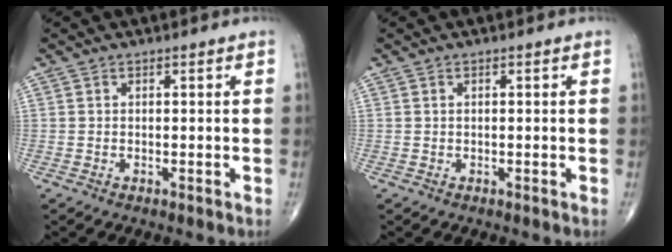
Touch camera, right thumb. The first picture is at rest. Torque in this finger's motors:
{"motor_torque": [-0.14, -0.18, -0.13, -0.09, 0.01]}